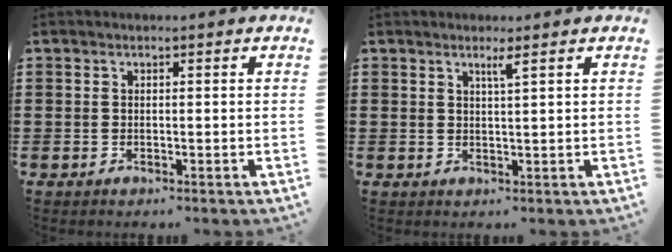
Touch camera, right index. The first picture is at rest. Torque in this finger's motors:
{"motor_torque": [0.01, -0.01, 0.00, 0.02]}